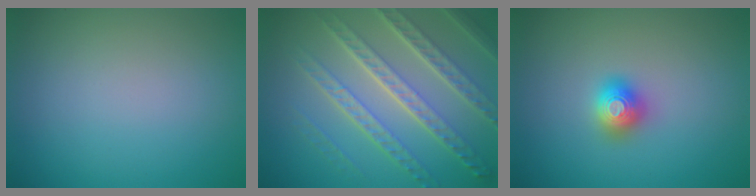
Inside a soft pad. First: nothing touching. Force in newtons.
{"total": 7.4, "press": 5.2, "slide": 5.3}
{"total": 2.0, "press": 2.0, "slide": 0.2}